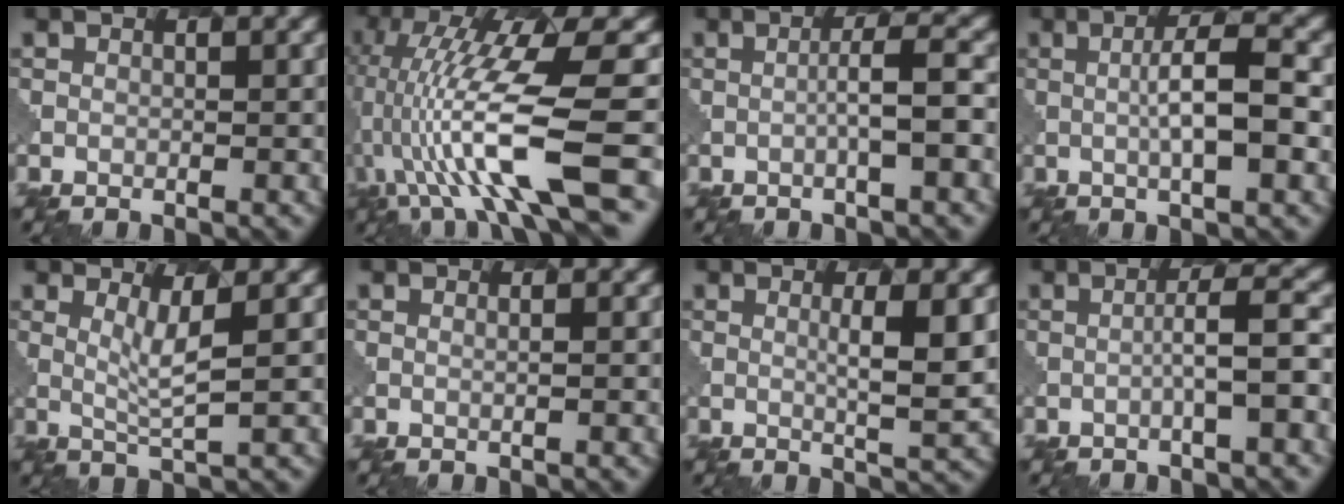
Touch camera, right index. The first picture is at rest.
{"total": 12.0, "force": [-1.8, 2.7, 11.6], "torque": [-0.222, 0.005, -0.023]}
{"total": 2.7, "force": [-0.2, 0.2, 2.7], "torque": [-0.041, 0.010, -0.015]}
{"total": 4.7, "force": [0.5, 0.9, 4.6], "torque": [-0.080, 0.005, 0.006]}
{"total": 2.5, "force": [1.1, 0.3, 2.2], "torque": [-0.050, -0.011, 0.025]}
{"total": 0.9, "force": [0.6, 0.3, 0.6], "torque": [-0.009, -0.003, -0.002]}
{"total": 3.8, "force": [0.8, 0.6, 3.7], "torque": [-0.056, -0.003, 0.014]}
{"total": 2.9, "force": [-0.5, 0.2, 2.9], "torque": [-0.044, 0.014, -0.019]}